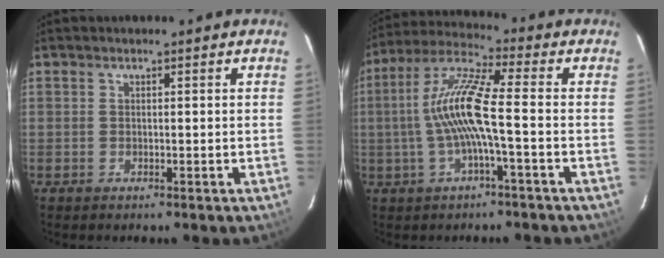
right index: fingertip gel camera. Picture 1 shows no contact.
{"total": 10.9, "force": [-1.5, 0.8, 10.8], "torque": [-0.219, 0.012, -0.030]}